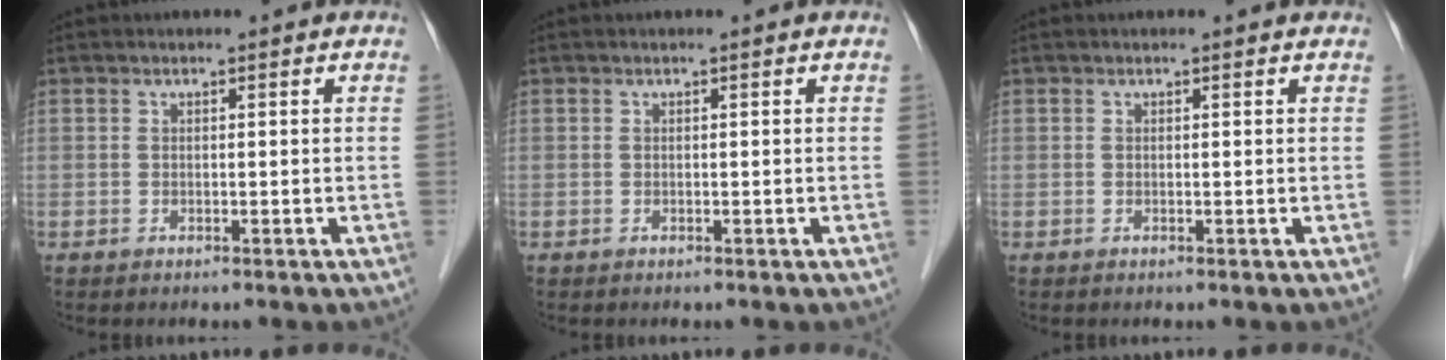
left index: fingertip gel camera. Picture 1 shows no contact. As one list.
[{"total": 0.0}, {"total": 0.0}]